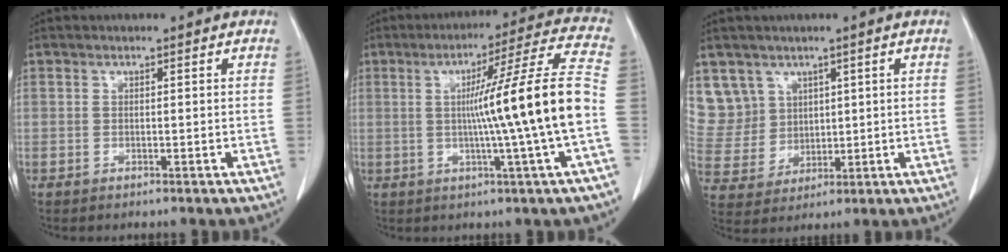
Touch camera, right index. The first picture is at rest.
{"total": 16.2, "force": [-1.3, -2.6, 16.0], "torque": [-0.234, -0.002, -0.026]}
{"total": 8.6, "force": [4.8, 7.1, 0.1], "torque": [-0.011, 0.020, 0.114]}